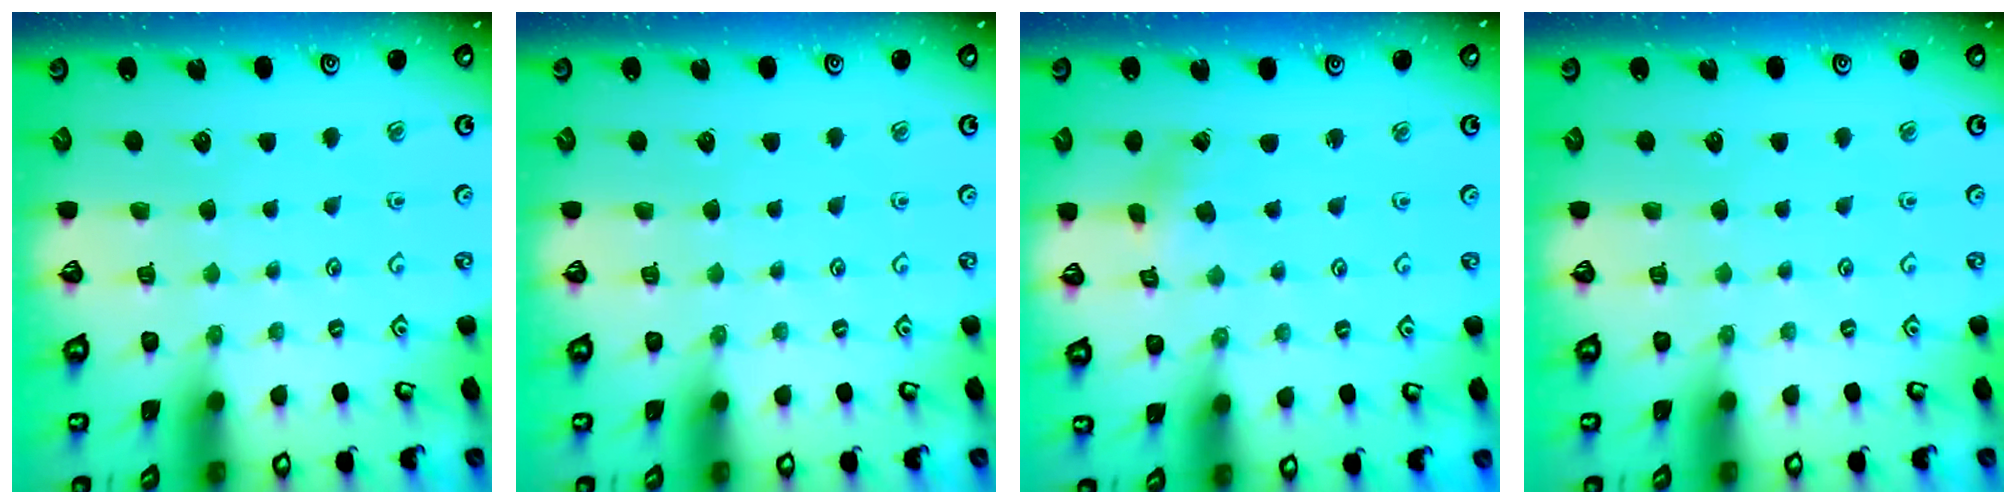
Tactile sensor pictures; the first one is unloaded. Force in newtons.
{"total": 0.0}
{"total": 0.8, "press": 0.7, "slide": 0.3}
{"total": 0.0}